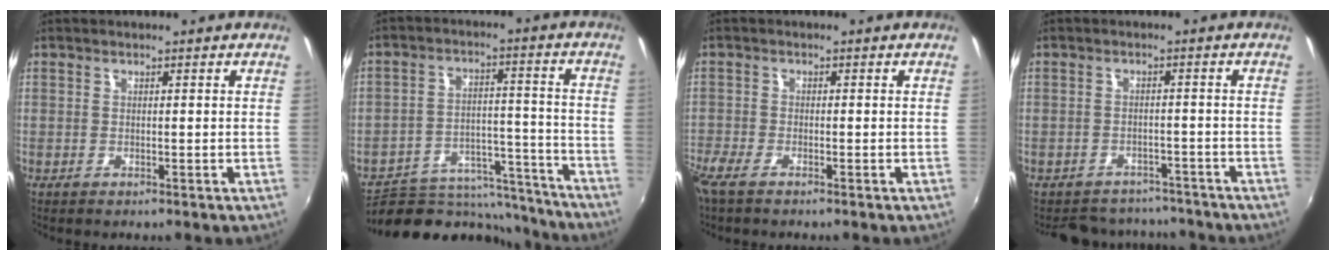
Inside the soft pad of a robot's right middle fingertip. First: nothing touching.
{"total": 14.7, "force": [-13.1, 6.4, 1.7], "torque": [-0.024, 0.051, -0.179]}
{"total": 4.0, "force": [-3.1, 1.1, 2.2], "torque": [-0.059, -0.014, -0.066]}
{"total": 10.5, "force": [-9.3, 4.3, 2.2], "torque": [-0.057, 0.010, -0.123]}